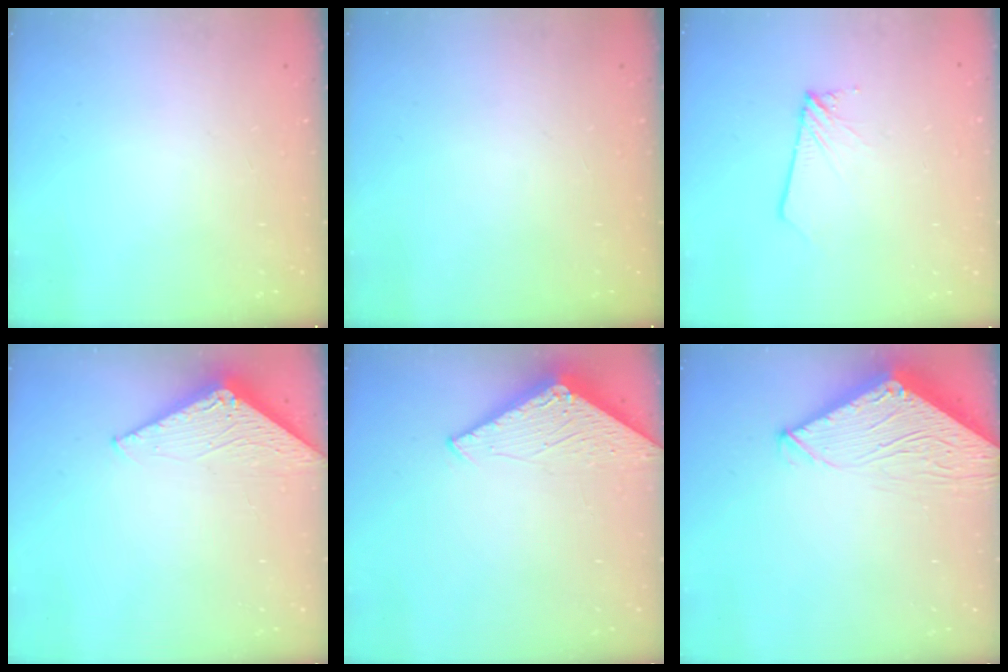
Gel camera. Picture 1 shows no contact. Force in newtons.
{"total": 0.0}
{"total": 2.0, "press": 2.0, "slide": 0.1}
{"total": 3.2, "press": 3.1, "slide": 0.2}
{"total": 2.9, "press": 2.9, "slide": 0.2}
{"total": 10.5, "press": 10.5, "slide": 0.8}